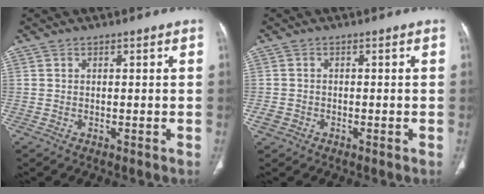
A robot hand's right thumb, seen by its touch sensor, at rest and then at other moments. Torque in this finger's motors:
{"motor_torque": [0.40, 1.45, 0.11, 0.25, 0.05]}